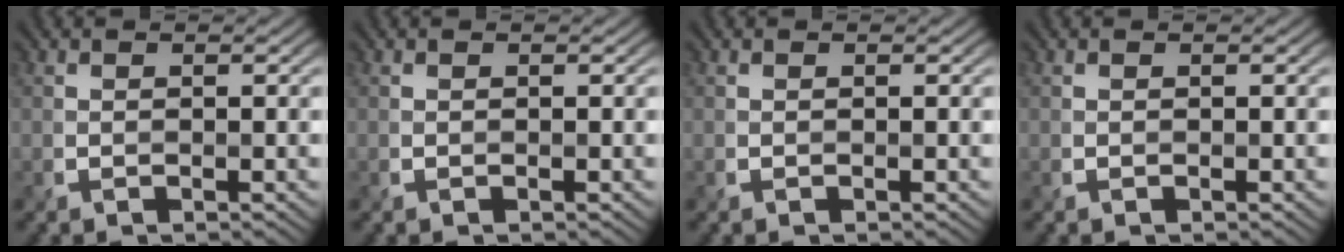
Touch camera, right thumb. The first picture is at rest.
{"total": 0.0}
{"total": 0.0}
{"total": 0.0}